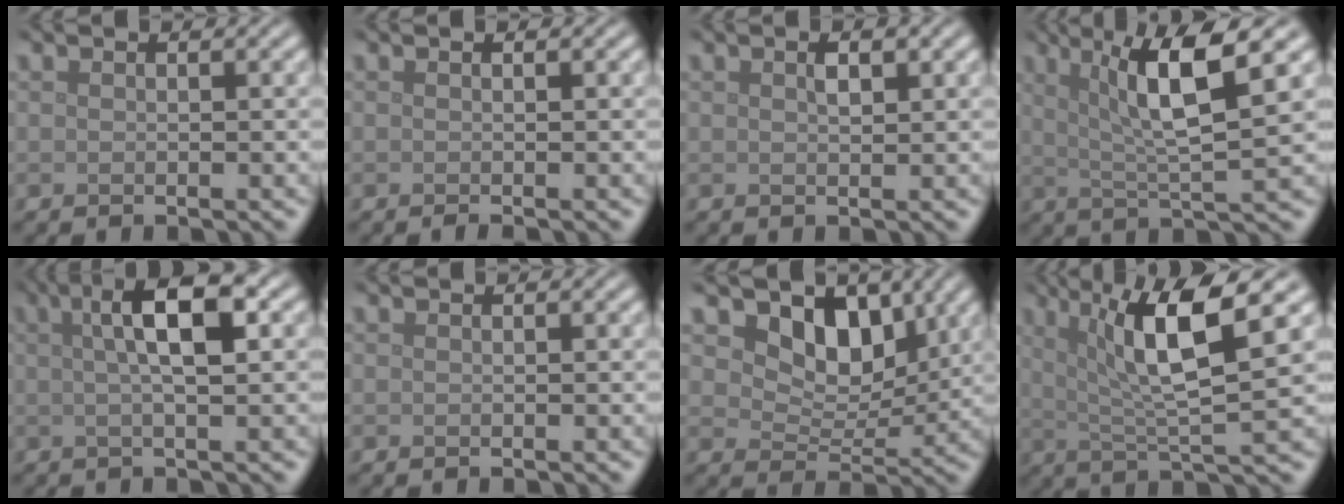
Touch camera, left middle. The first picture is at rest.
{"total": 0.6, "force": [-0.2, 0.0, 0.5], "torque": [-0.008, 0.000, -0.005]}
{"total": 1.4, "force": [0.6, 0.5, 1.1], "torque": [-0.021, 0.000, 0.012]}
{"total": 7.6, "force": [2.9, 1.3, 7.0], "torque": [-0.111, 0.008, 0.048]}
{"total": 6.0, "force": [1.5, 1.5, 5.6], "torque": [-0.076, 0.019, 0.018]}
{"total": 0.0}
{"total": 5.6, "force": [3.1, 3.5, 3.1], "torque": [-0.048, -0.012, 0.037]}
{"total": 8.4, "force": [3.1, 1.7, 7.7], "torque": [-0.121, 0.004, 0.051]}